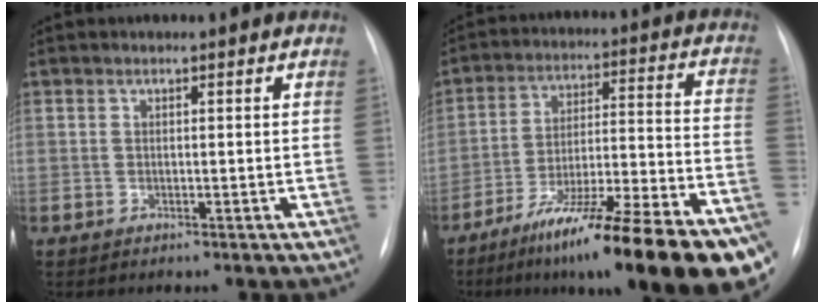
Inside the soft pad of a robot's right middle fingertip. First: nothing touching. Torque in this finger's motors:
{"motor_torque": [1.36, -0.78, 0.56, 0.21]}